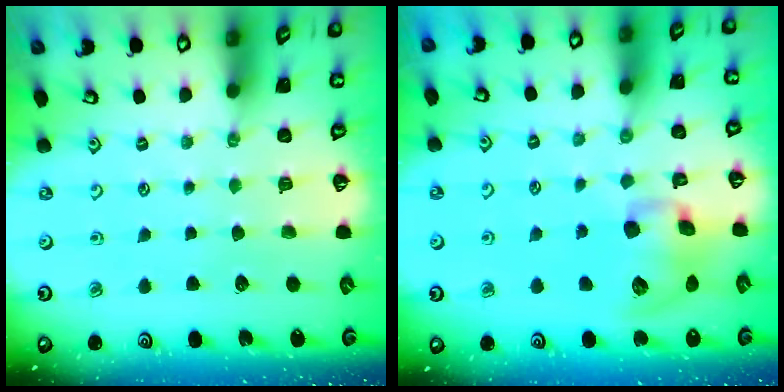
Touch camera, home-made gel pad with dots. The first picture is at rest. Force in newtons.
{"total": 12.4, "press": 12.3, "slide": 1.7}